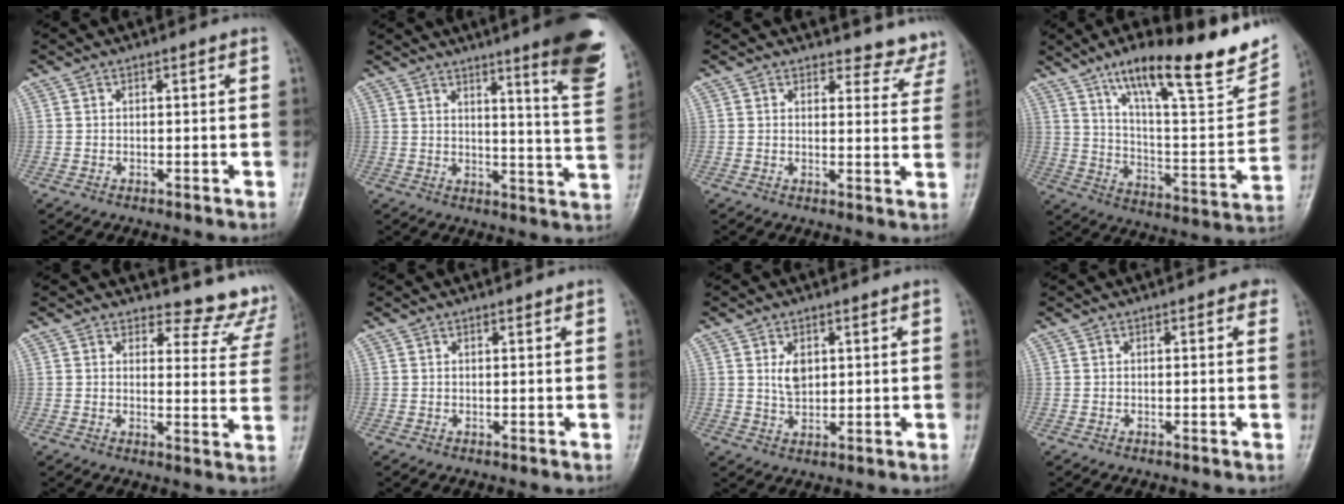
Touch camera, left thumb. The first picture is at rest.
{"total": 16.1, "force": [9.8, 1.8, 12.6], "torque": [-0.140, -0.059, 0.119]}
{"total": 7.2, "force": [6.7, 2.6, -0.5], "torque": [0.046, -0.048, 0.054]}
{"total": 26.5, "force": [17.0, 7.0, 19.1], "torque": [-0.252, -0.046, 0.273]}
{"total": 9.5, "force": [9.0, 3.0, 0.6], "torque": [0.033, -0.091, 0.084]}
{"total": 0.6, "force": [0.5, 0.2, 0.3], "torque": [-0.007, -0.003, 0.007]}
{"total": 4.1, "force": [1.3, 2.6, 2.9], "torque": [-0.038, -0.012, 0.028]}
{"total": 0.6, "force": [0.2, 0.4, 0.4], "torque": [0.002, 0.001, -0.003]}